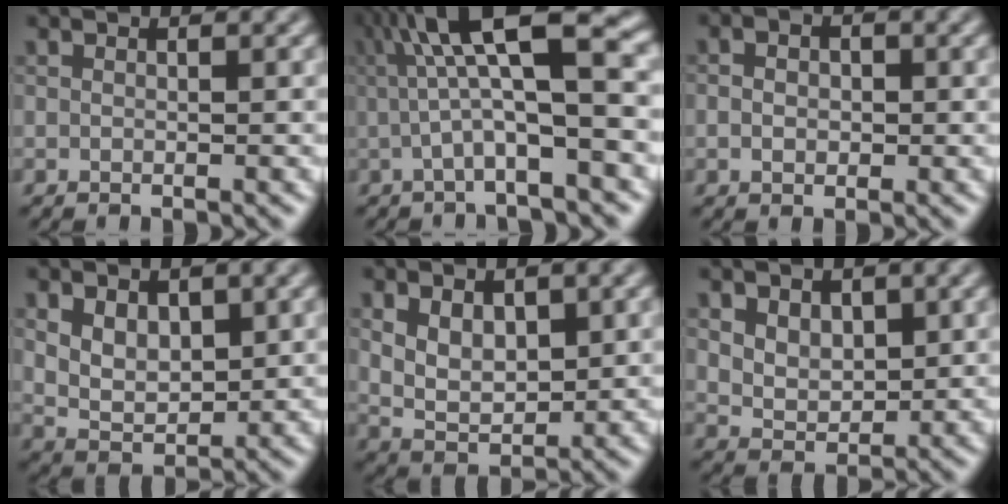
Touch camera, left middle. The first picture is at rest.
{"total": 9.0, "force": [1.4, 2.0, 8.6], "torque": [-0.136, 0.025, 0.016]}
{"total": 1.8, "force": [-0.1, 1.3, 1.2], "torque": [-0.025, 0.002, -0.005]}
{"total": 4.1, "force": [1.2, 2.6, 2.8], "torque": [-0.054, -0.007, 0.025]}
{"total": 4.7, "force": [1.1, 2.8, 3.5], "torque": [-0.068, -0.004, 0.022]}
{"total": 4.5, "force": [1.8, 3.2, 2.6], "torque": [-0.053, 0.005, 0.031]}